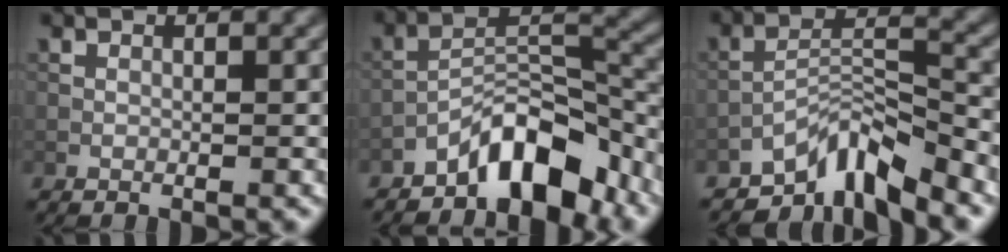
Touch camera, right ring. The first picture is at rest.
{"total": 7.2, "force": [-5.1, 2.6, 4.4], "torque": [-0.057, 0.013, -0.092]}
{"total": 6.4, "force": [-5.2, 1.7, 3.2], "torque": [-0.041, 0.006, -0.097]}